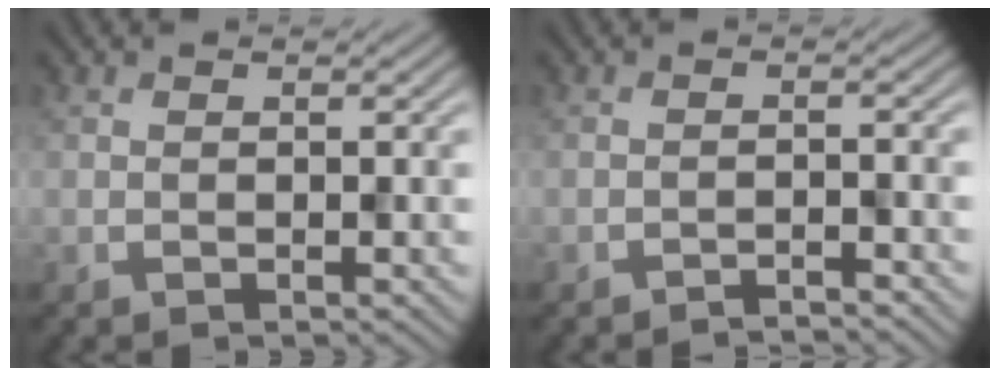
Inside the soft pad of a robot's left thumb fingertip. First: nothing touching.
{"total": 1.9, "force": [-1.8, 0.1, 0.6], "torque": [-0.007, 0.004, -0.035]}